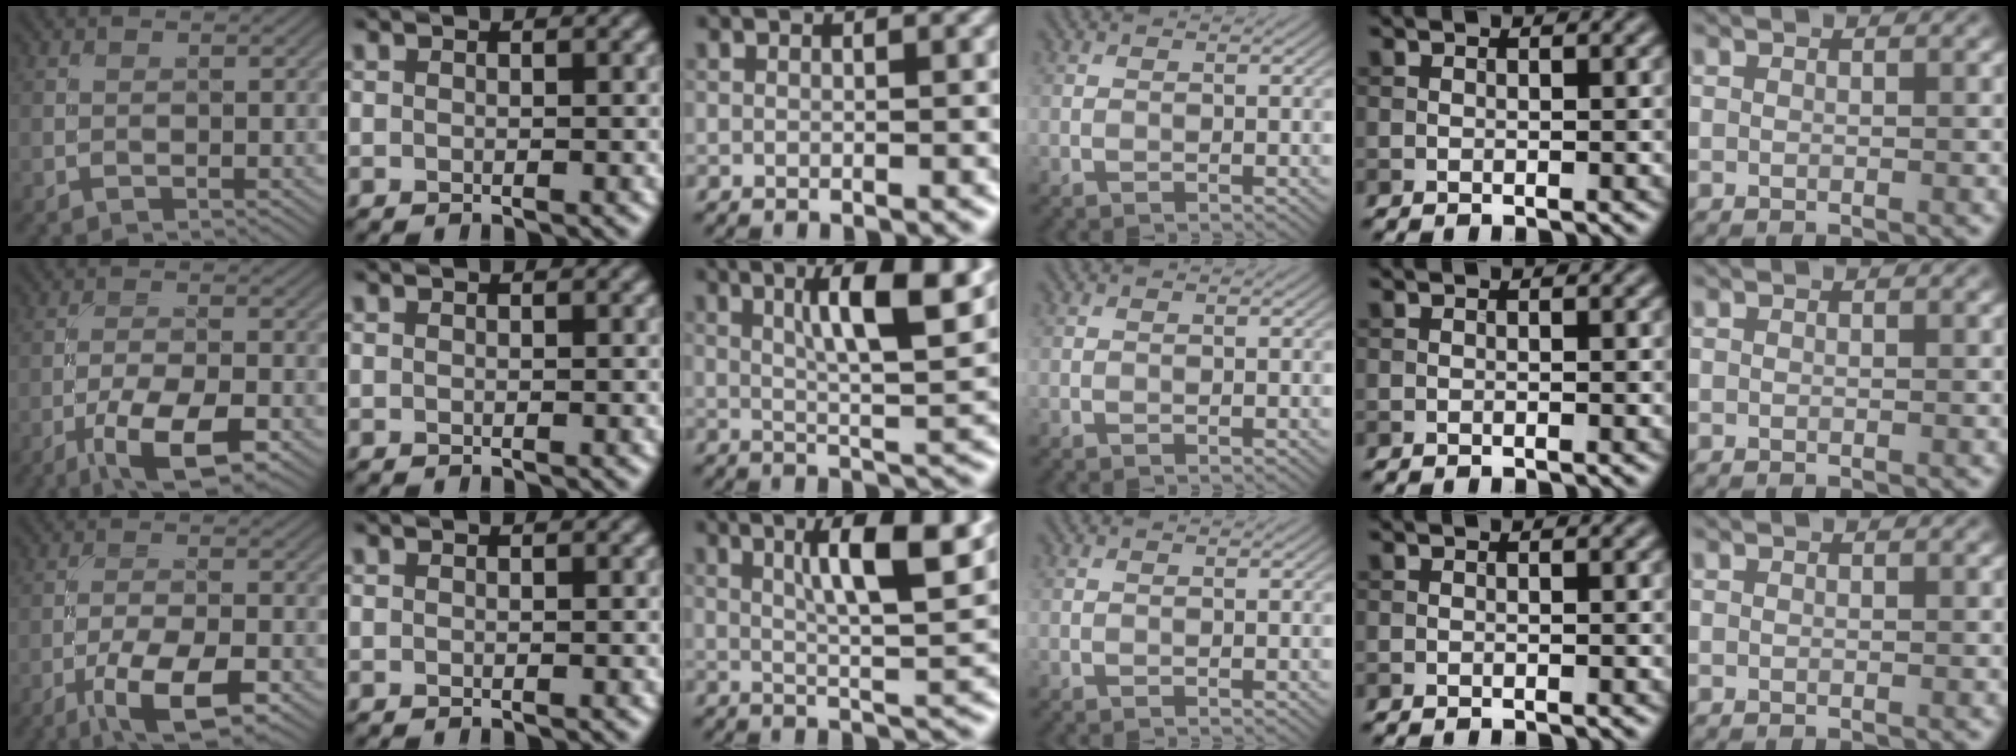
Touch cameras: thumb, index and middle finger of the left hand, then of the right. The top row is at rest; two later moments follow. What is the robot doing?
{"motion": "unscrew", "object": "medicine bottle"}